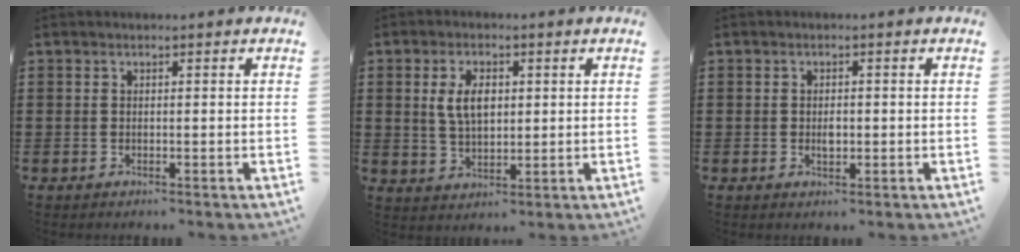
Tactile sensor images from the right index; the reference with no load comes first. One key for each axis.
{"total": 5.6, "fx": 1.2, "fy": 3.1, "fz": 4.5, "tx": -0.088, "ty": 0.009, "tz": 0.017}
{"total": 1.8, "fx": -0.1, "fy": 0.9, "fz": 1.5, "tx": -0.029, "ty": 0.002, "tz": -0.003}